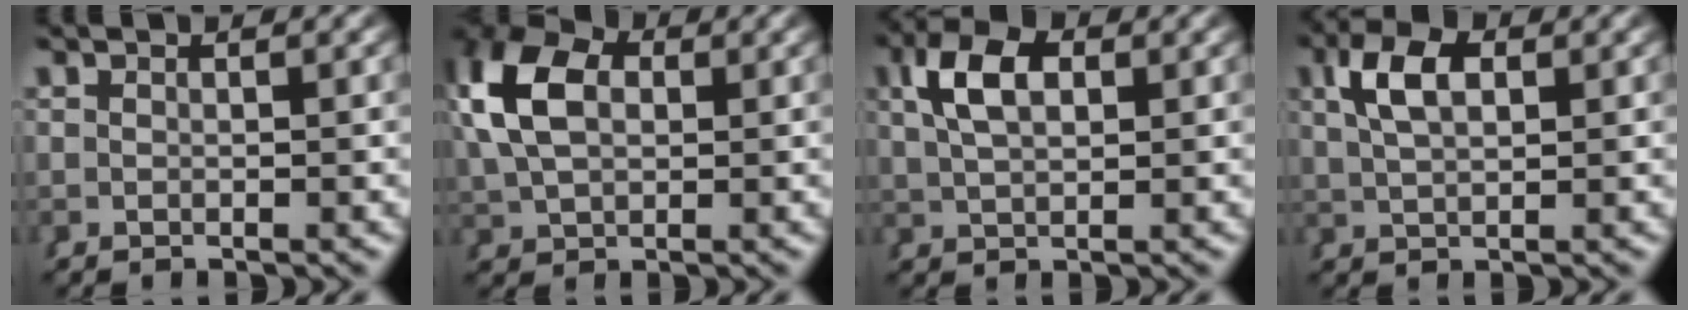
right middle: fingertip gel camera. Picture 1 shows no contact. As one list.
[{"total": 6.8, "force": [1.9, 4.5, 4.7], "torque": [-0.110, 0.000, 0.043]}, {"total": 4.1, "force": [1.6, 1.8, 3.3], "torque": [-0.061, 0.001, 0.034]}, {"total": 3.7, "force": [1.5, 1.5, 3.1], "torque": [-0.056, 0.001, 0.033]}]